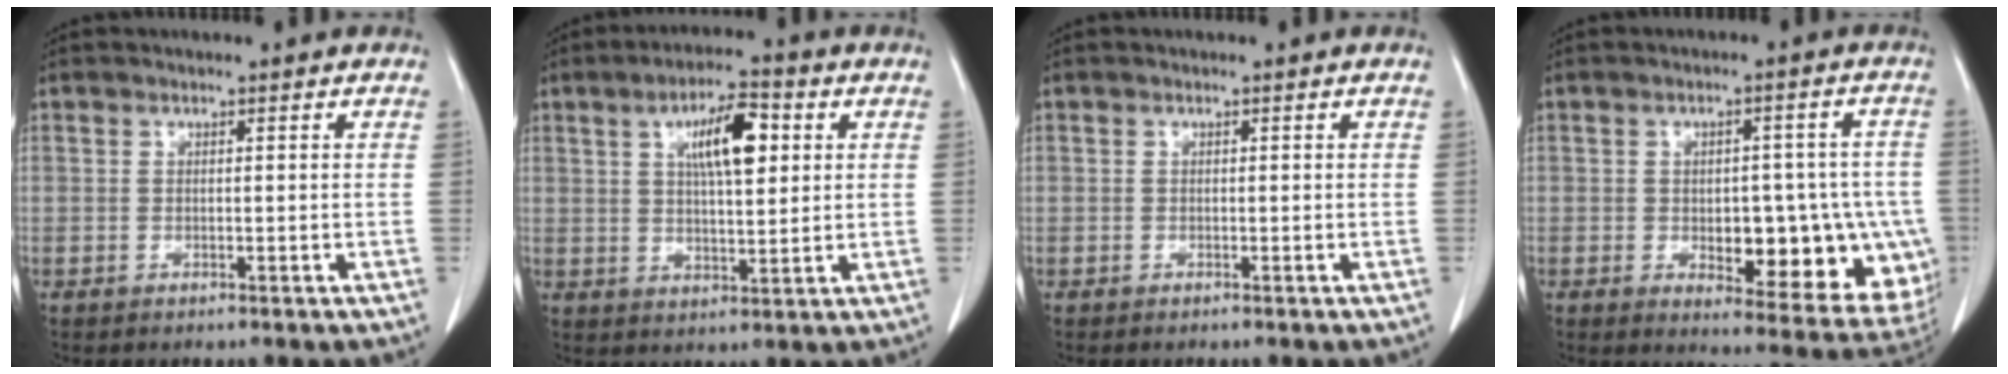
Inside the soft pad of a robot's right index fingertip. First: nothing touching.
{"total": 9.0, "force": [2.9, 2.6, 8.1], "torque": [-0.138, 0.012, 0.051]}
{"total": 0.0}
{"total": 15.4, "force": [-3.7, 7.4, 13.0], "torque": [-0.113, 0.020, -0.028]}